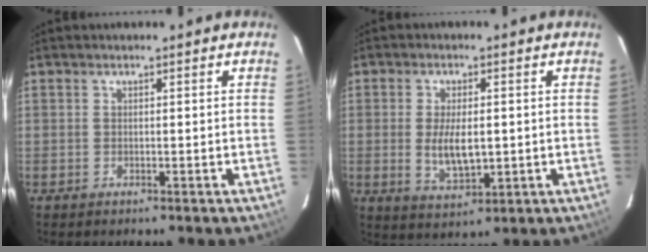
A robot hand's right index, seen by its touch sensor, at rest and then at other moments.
{"total": 7.2, "force": [-0.5, 3.3, 6.4], "torque": [-0.120, -0.010, -0.002]}